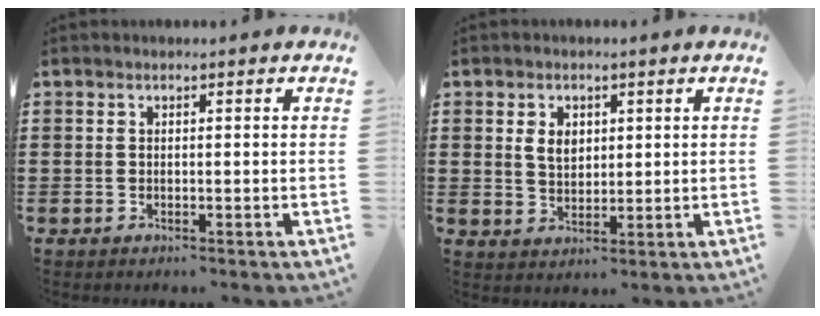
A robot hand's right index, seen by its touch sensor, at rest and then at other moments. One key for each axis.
{"total": 3.6, "fx": 1.1, "fy": 2.5, "fz": 2.4, "tx": -0.047, "ty": 0.006, "tz": 0.017}